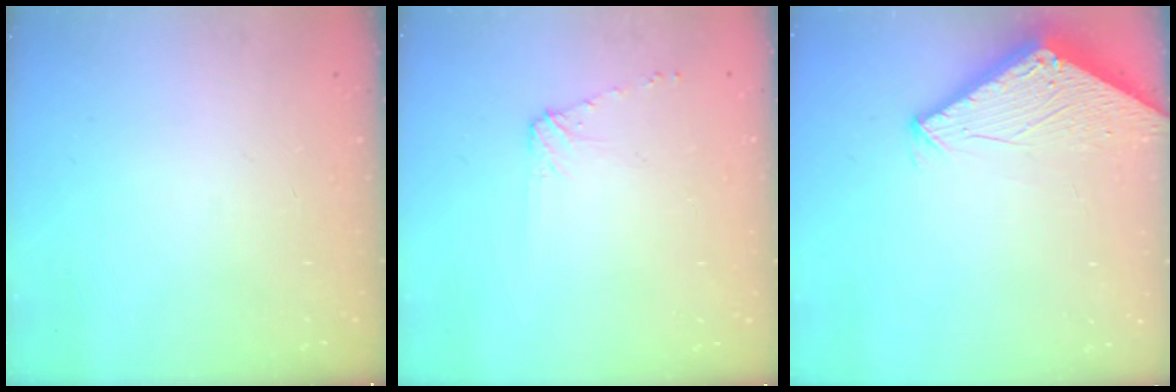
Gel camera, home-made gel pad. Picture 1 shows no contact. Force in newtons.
{"total": 6.2, "press": 6.1, "slide": 0.8}
{"total": 2.9, "press": 2.9, "slide": 0.2}